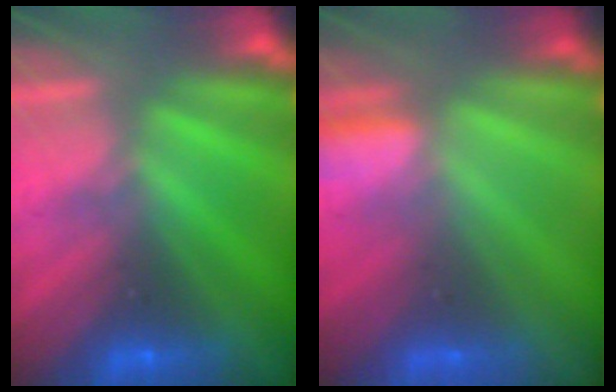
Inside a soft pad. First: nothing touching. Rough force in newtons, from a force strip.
{"total": 2.9}